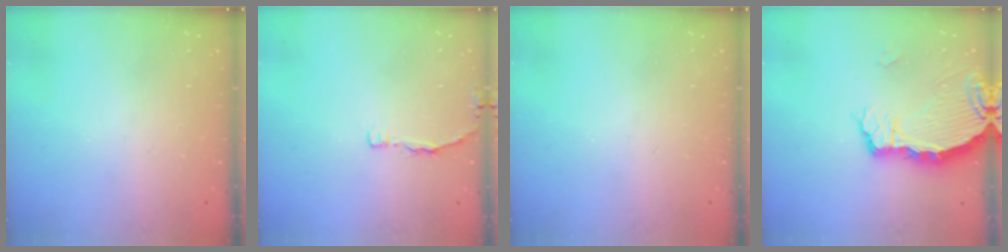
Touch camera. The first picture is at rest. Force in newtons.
{"total": 4.1, "press": 4.1, "slide": 0.6}
{"total": 0.0}
{"total": 5.6, "press": 5.6, "slide": 0.4}